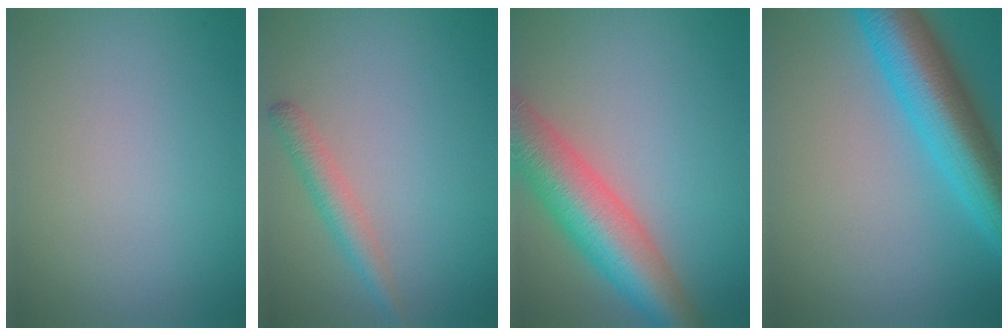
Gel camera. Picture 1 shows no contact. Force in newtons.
{"total": 2.2, "press": 2.2, "slide": 0.1}
{"total": 8.9, "press": 8.9, "slide": 0.4}
{"total": 9.6, "press": 9.6, "slide": 0.3}